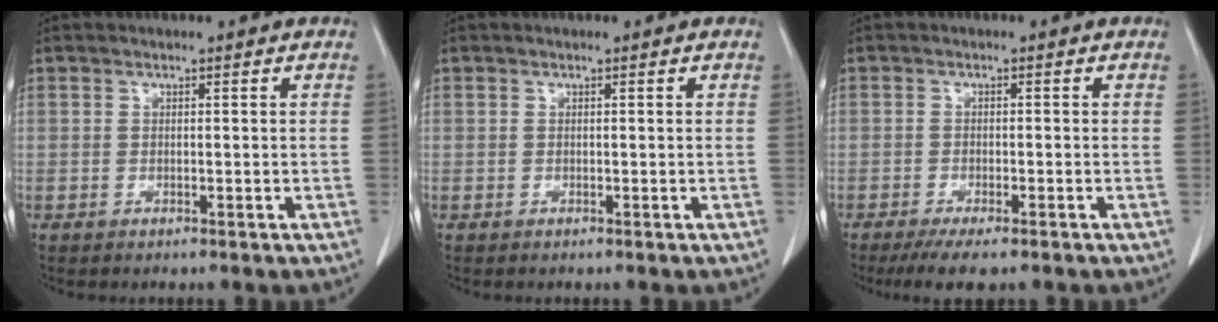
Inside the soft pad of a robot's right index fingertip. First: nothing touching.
{"total": 0.0}
{"total": 4.9, "force": [-3.6, 1.0, 3.1], "torque": [-0.050, -0.010, -0.058]}